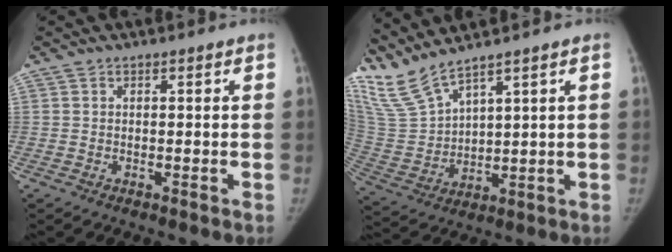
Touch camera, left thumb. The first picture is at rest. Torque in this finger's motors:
{"motor_torque": [1.04, -0.36, 1.35, -1.42, 0.45]}